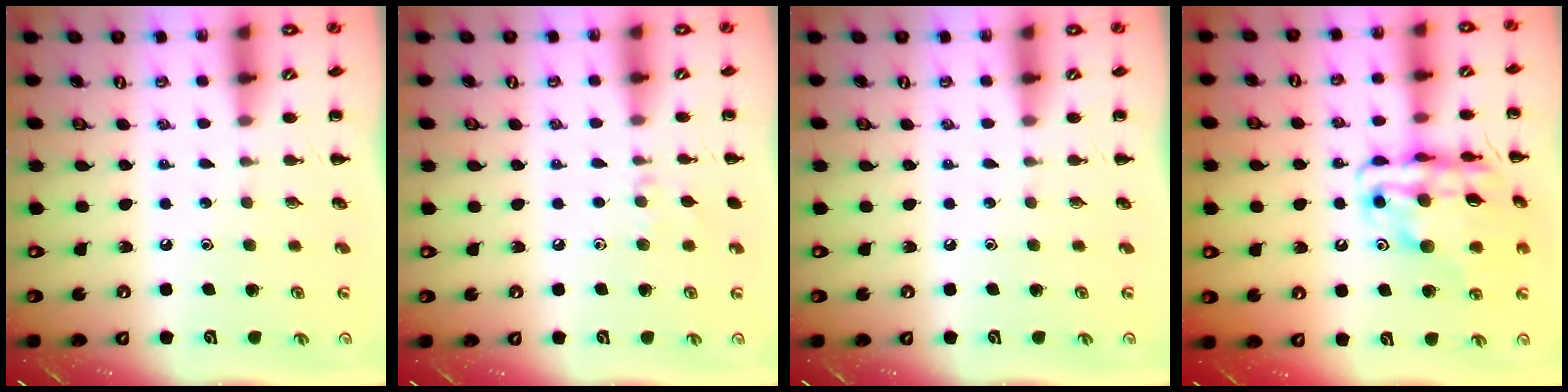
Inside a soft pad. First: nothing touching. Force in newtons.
{"total": 5.5, "press": 5.1, "slide": 1.9}
{"total": 0.0}
{"total": 19.5, "press": 19.2, "slide": 3.6}